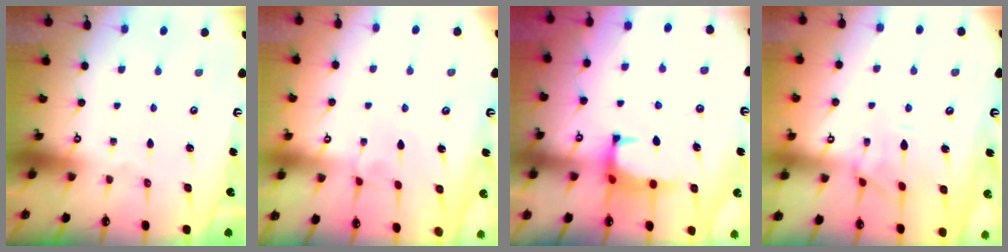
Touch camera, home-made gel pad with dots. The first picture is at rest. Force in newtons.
{"total": 3.2, "press": 3.2, "slide": 0.2}
{"total": 1.3, "press": 1.1, "slide": 0.6}
{"total": 1.9, "press": 1.7, "slide": 0.9}